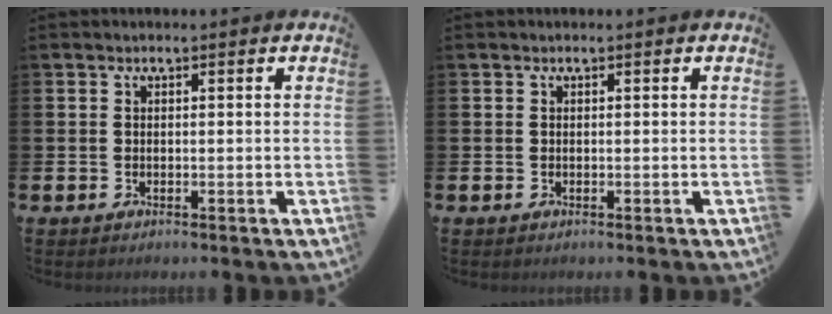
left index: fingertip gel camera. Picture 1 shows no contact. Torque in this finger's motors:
{"motor_torque": [0.00, 0.00, 0.00, 0.00]}